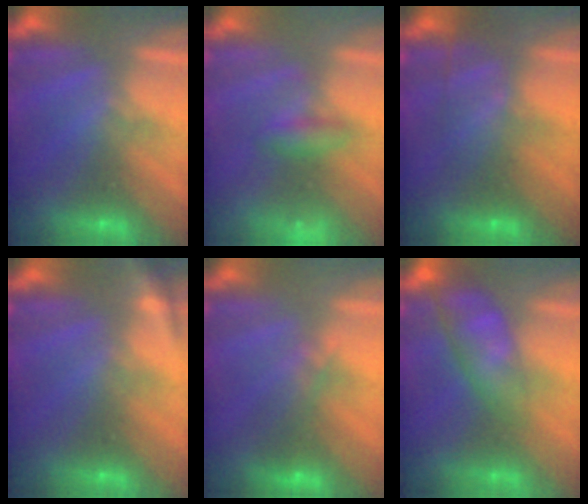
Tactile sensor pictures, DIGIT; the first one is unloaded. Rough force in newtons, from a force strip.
{"total": 2.1}
{"total": 7.2}
{"total": 1.7}
{"total": 4.1}
{"total": 4.8}